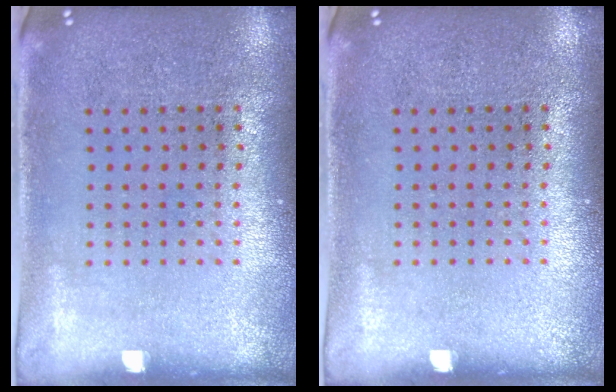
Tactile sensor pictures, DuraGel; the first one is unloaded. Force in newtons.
{"total": 0.0}